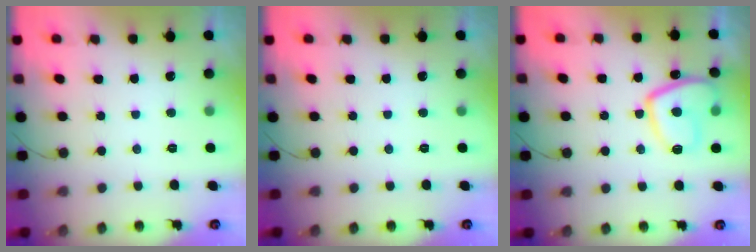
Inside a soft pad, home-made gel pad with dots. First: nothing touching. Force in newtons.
{"total": 0.0}
{"total": 12.1, "press": 12.0, "slide": 1.1}